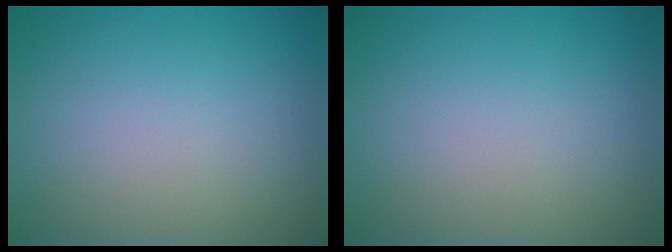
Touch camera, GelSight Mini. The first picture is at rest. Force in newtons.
{"total": 0.0}